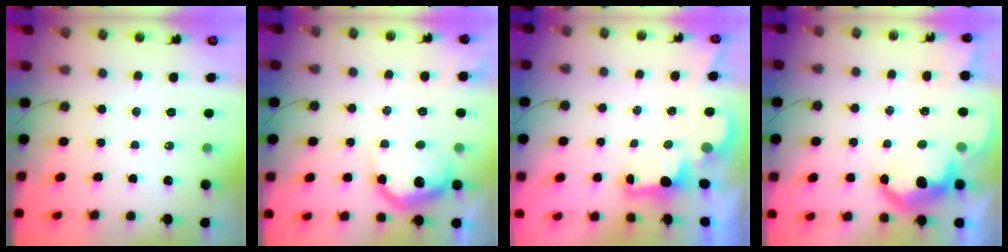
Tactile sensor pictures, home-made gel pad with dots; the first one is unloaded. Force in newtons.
{"total": 13.9, "press": 13.9, "slide": 0.8}
{"total": 2.1, "press": 1.9, "slide": 0.8}
{"total": 11.7, "press": 11.6, "slide": 0.9}